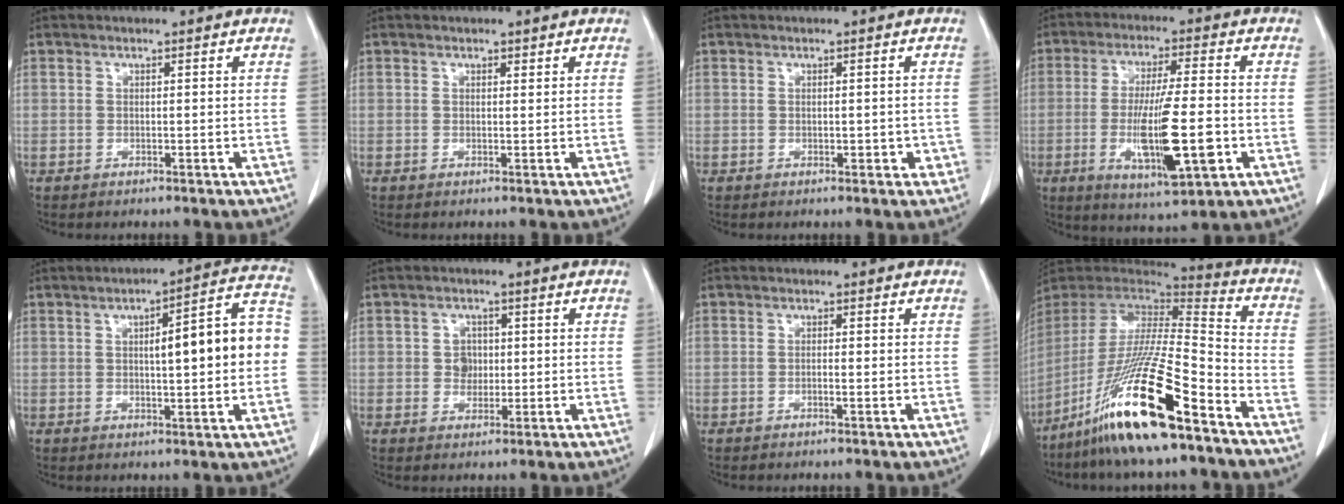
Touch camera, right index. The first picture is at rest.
{"total": 0.5, "force": [0.4, 0.2, 0.2], "torque": [-0.006, -0.004, 0.006]}
{"total": 2.0, "force": [-0.4, 1.2, 1.5], "torque": [-0.015, 0.007, -0.002]}
{"total": 13.4, "force": [-3.4, 1.6, 12.9], "torque": [-0.230, -0.017, -0.054]}
{"total": 12.8, "force": [0.6, 2.1, 12.6], "torque": [-0.163, 0.037, 0.007]}
{"total": 2.7, "force": [0.1, 2.4, 1.3], "torque": [-0.015, 0.005, 0.002]}
{"total": 0.6, "force": [-0.3, 0.0, 0.5], "torque": [-0.011, 0.001, -0.005]}
{"total": 22.1, "force": [-14.3, 1.4, 16.8], "torque": [-0.343, -0.045, -0.270]}